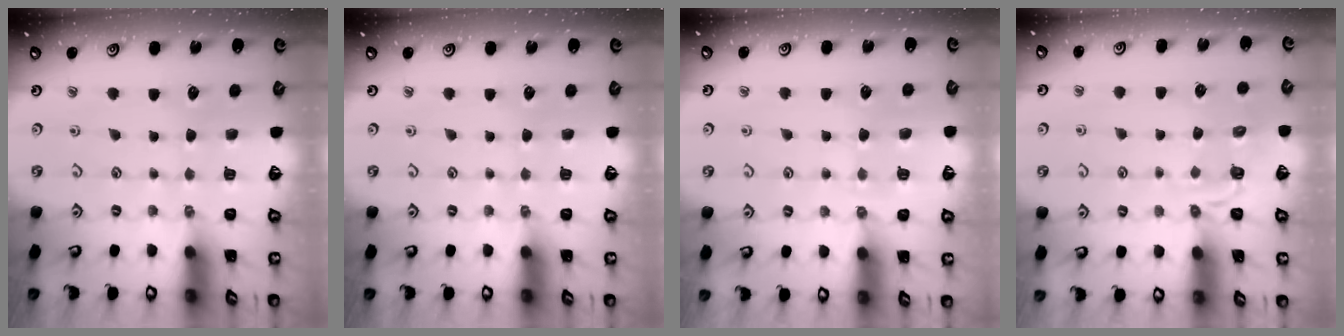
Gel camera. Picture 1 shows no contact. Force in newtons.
{"total": 0.0}
{"total": 2.5, "press": 2.5, "slide": 0.4}
{"total": 3.5, "press": 2.6, "slide": 2.4}